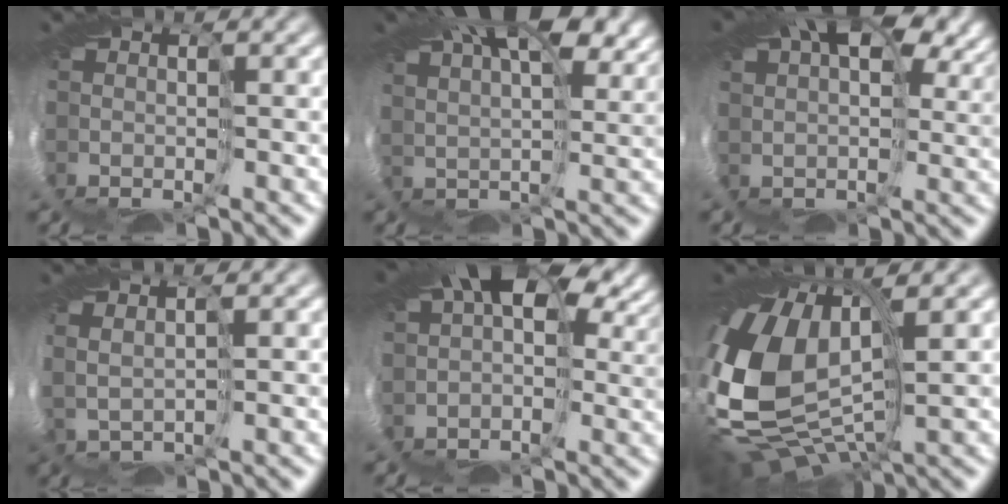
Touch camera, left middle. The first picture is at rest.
{"total": 10.2, "force": [7.0, 3.4, 6.5], "torque": [-0.102, 0.046, 0.089]}
{"total": 12.0, "force": [6.8, 6.3, 7.6], "torque": [-0.126, 0.045, 0.111]}
{"total": 1.3, "force": [1.3, -0.3, 0.1], "torque": [-0.017, 0.019, 0.023]}
{"total": 12.7, "force": [4.5, 7.5, 9.2], "torque": [-0.142, 0.036, 0.065]}
{"total": 13.3, "force": [0.9, 8.3, 10.4], "torque": [-0.254, -0.004, 0.018]}